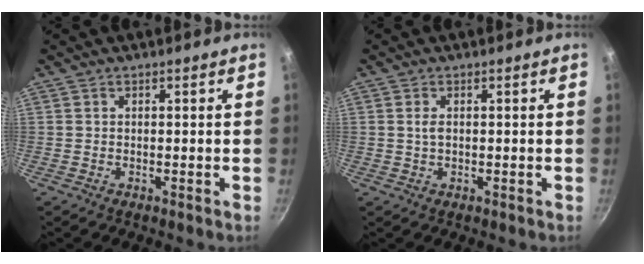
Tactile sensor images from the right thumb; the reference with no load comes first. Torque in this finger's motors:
{"motor_torque": [-0.17, -0.02, 0.05, 0.16, -0.03]}